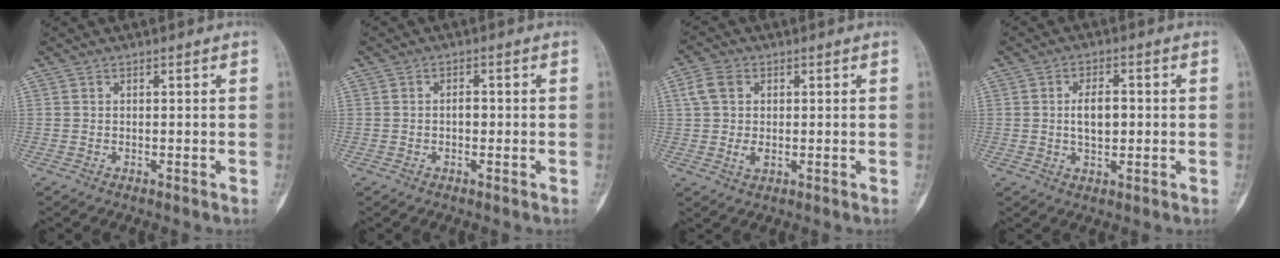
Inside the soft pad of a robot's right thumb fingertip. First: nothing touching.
{"total": 2.0, "force": [-0.2, 1.2, 1.6], "torque": [-0.019, 0.004, -0.005]}
{"total": 6.2, "force": [0.8, 4.3, 4.3], "torque": [-0.083, 0.004, 0.018]}
{"total": 6.1, "force": [0.3, 3.2, 5.2], "torque": [-0.084, 0.002, 0.004]}